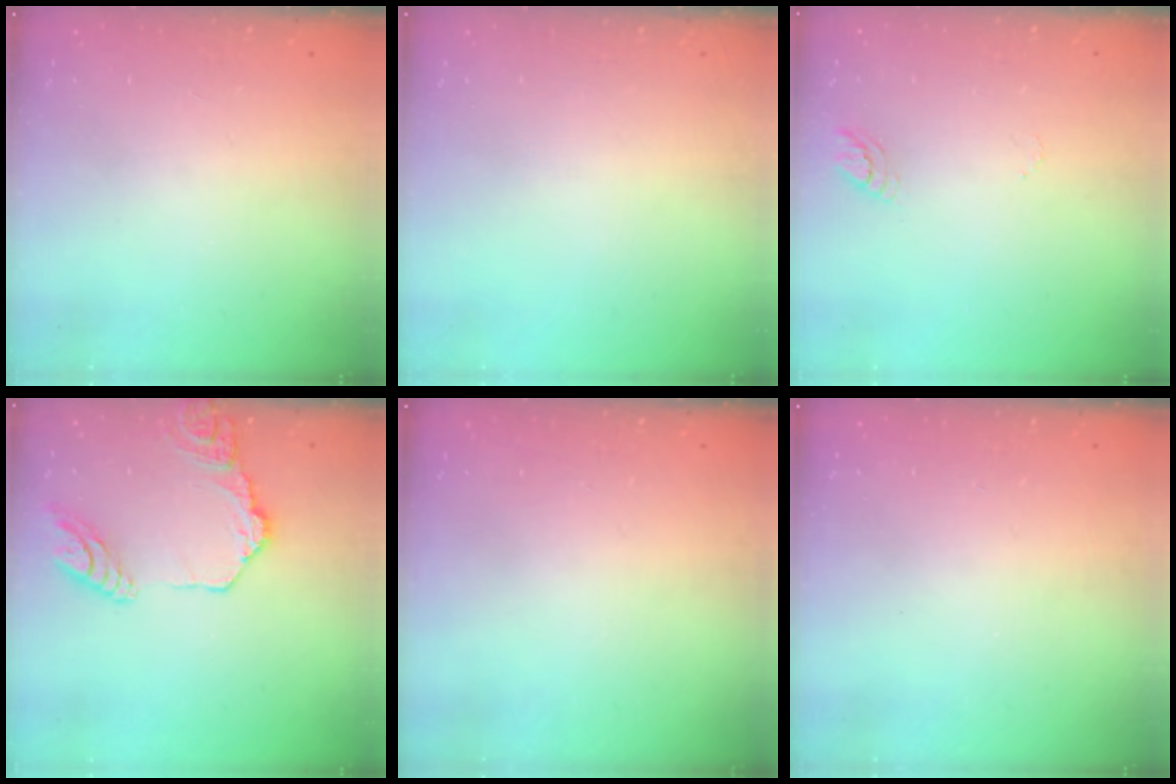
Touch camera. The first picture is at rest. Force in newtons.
{"total": 0.0}
{"total": 3.6, "press": 3.6, "slide": 0.4}
{"total": 15.4, "press": 15.3, "slide": 1.5}
{"total": 0.0}
{"total": 0.0}